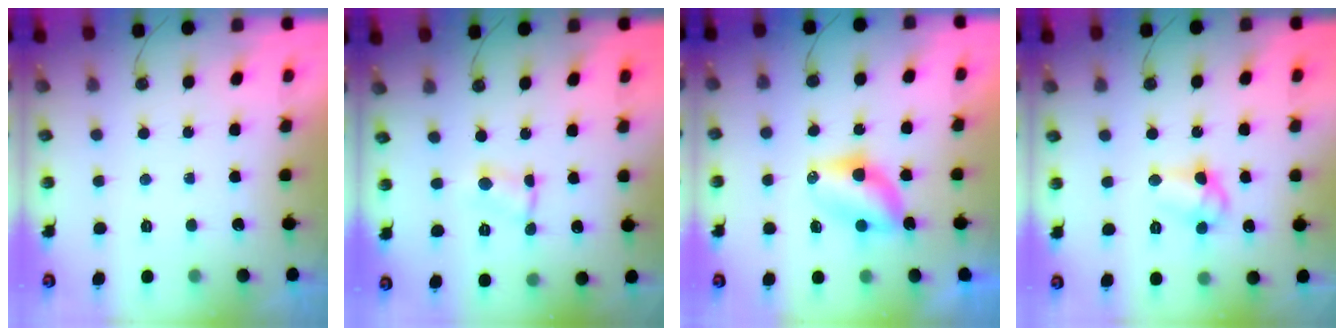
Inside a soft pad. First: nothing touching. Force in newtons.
{"total": 1.6, "press": 1.6, "slide": 0.3}
{"total": 6.4, "press": 6.4, "slide": 0.3}
{"total": 8.8, "press": 8.8, "slide": 0.7}